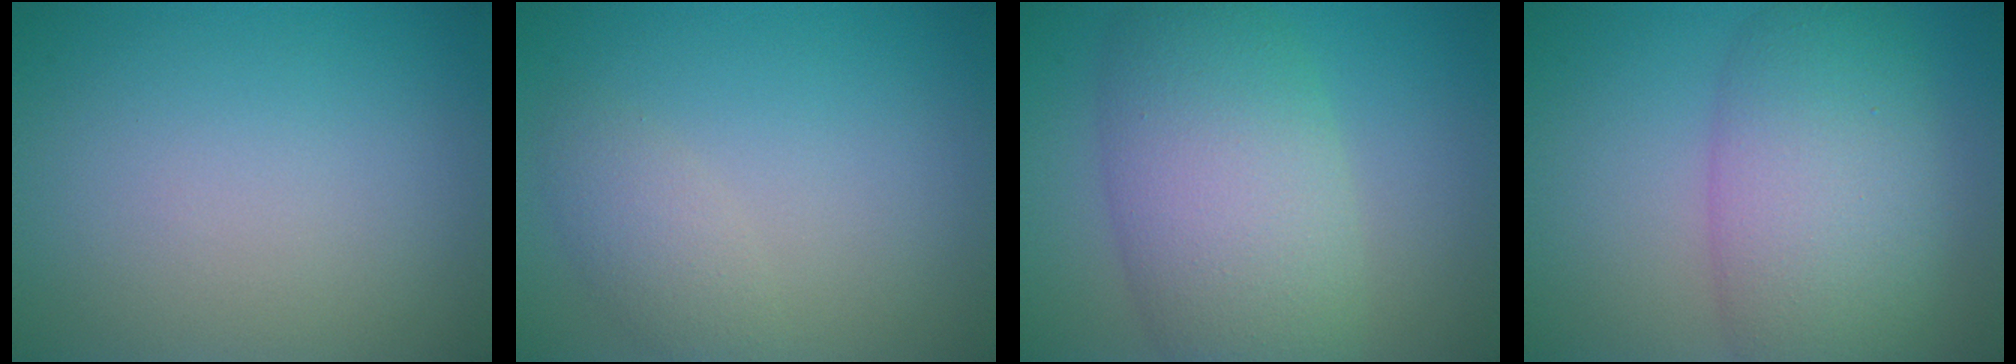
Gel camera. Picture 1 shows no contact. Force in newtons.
{"total": 2.0, "press": 2.0, "slide": 0.0}
{"total": 8.6, "press": 8.6, "slide": 0.6}
{"total": 8.3, "press": 8.3, "slide": 0.2}